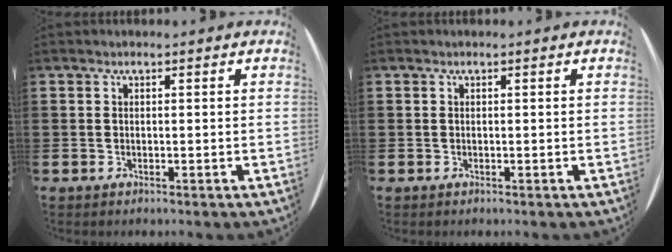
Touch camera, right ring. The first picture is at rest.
{"total": 0.0}